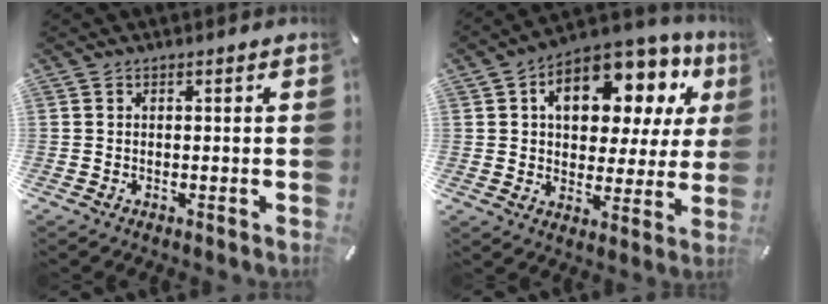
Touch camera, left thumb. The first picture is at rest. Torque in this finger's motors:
{"motor_torque": [2.45, 2.55, 1.52, -1.25, 0.21]}